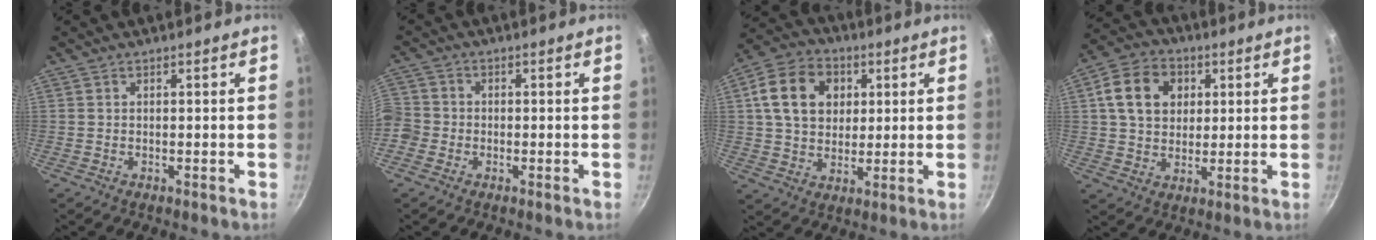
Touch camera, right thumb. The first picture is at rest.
{"total": 6.8, "force": [-2.0, 6.1, 2.4], "torque": [-0.051, 0.024, -0.053]}
{"total": 13.7, "force": [3.6, 10.6, 7.9], "torque": [-0.121, 0.007, 0.050]}
{"total": 11.6, "force": [3.1, 9.0, 6.5], "torque": [-0.097, 0.007, 0.041]}